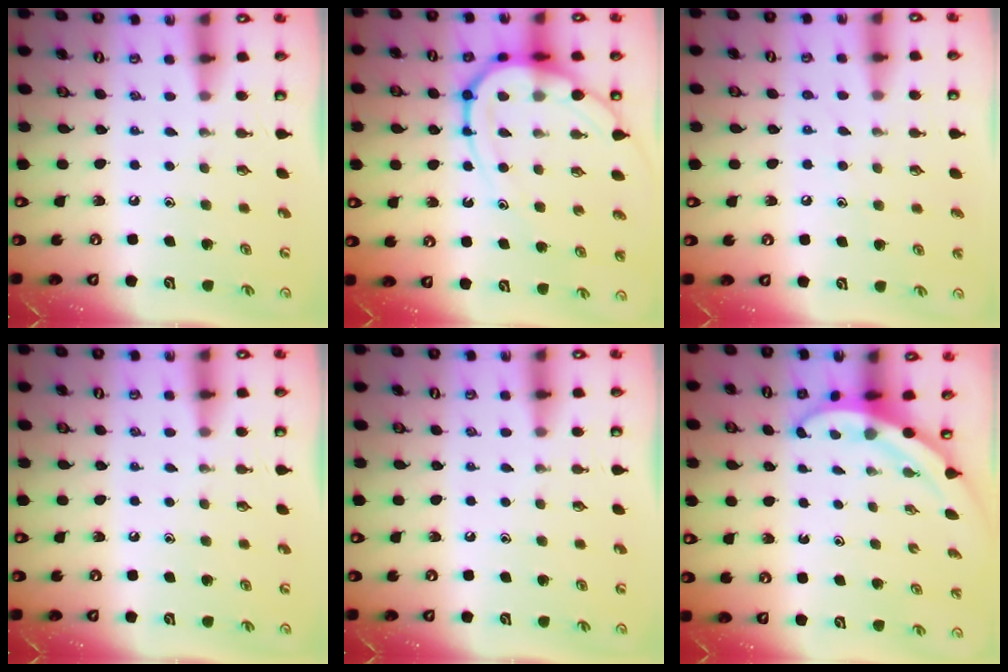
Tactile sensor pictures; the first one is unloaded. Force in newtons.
{"total": 13.8, "press": 13.7, "slide": 1.3}
{"total": 5.2, "press": 5.2, "slide": 0.4}
{"total": 0.0}
{"total": 0.0}
{"total": 3.2, "press": 3.2, "slide": 0.1}